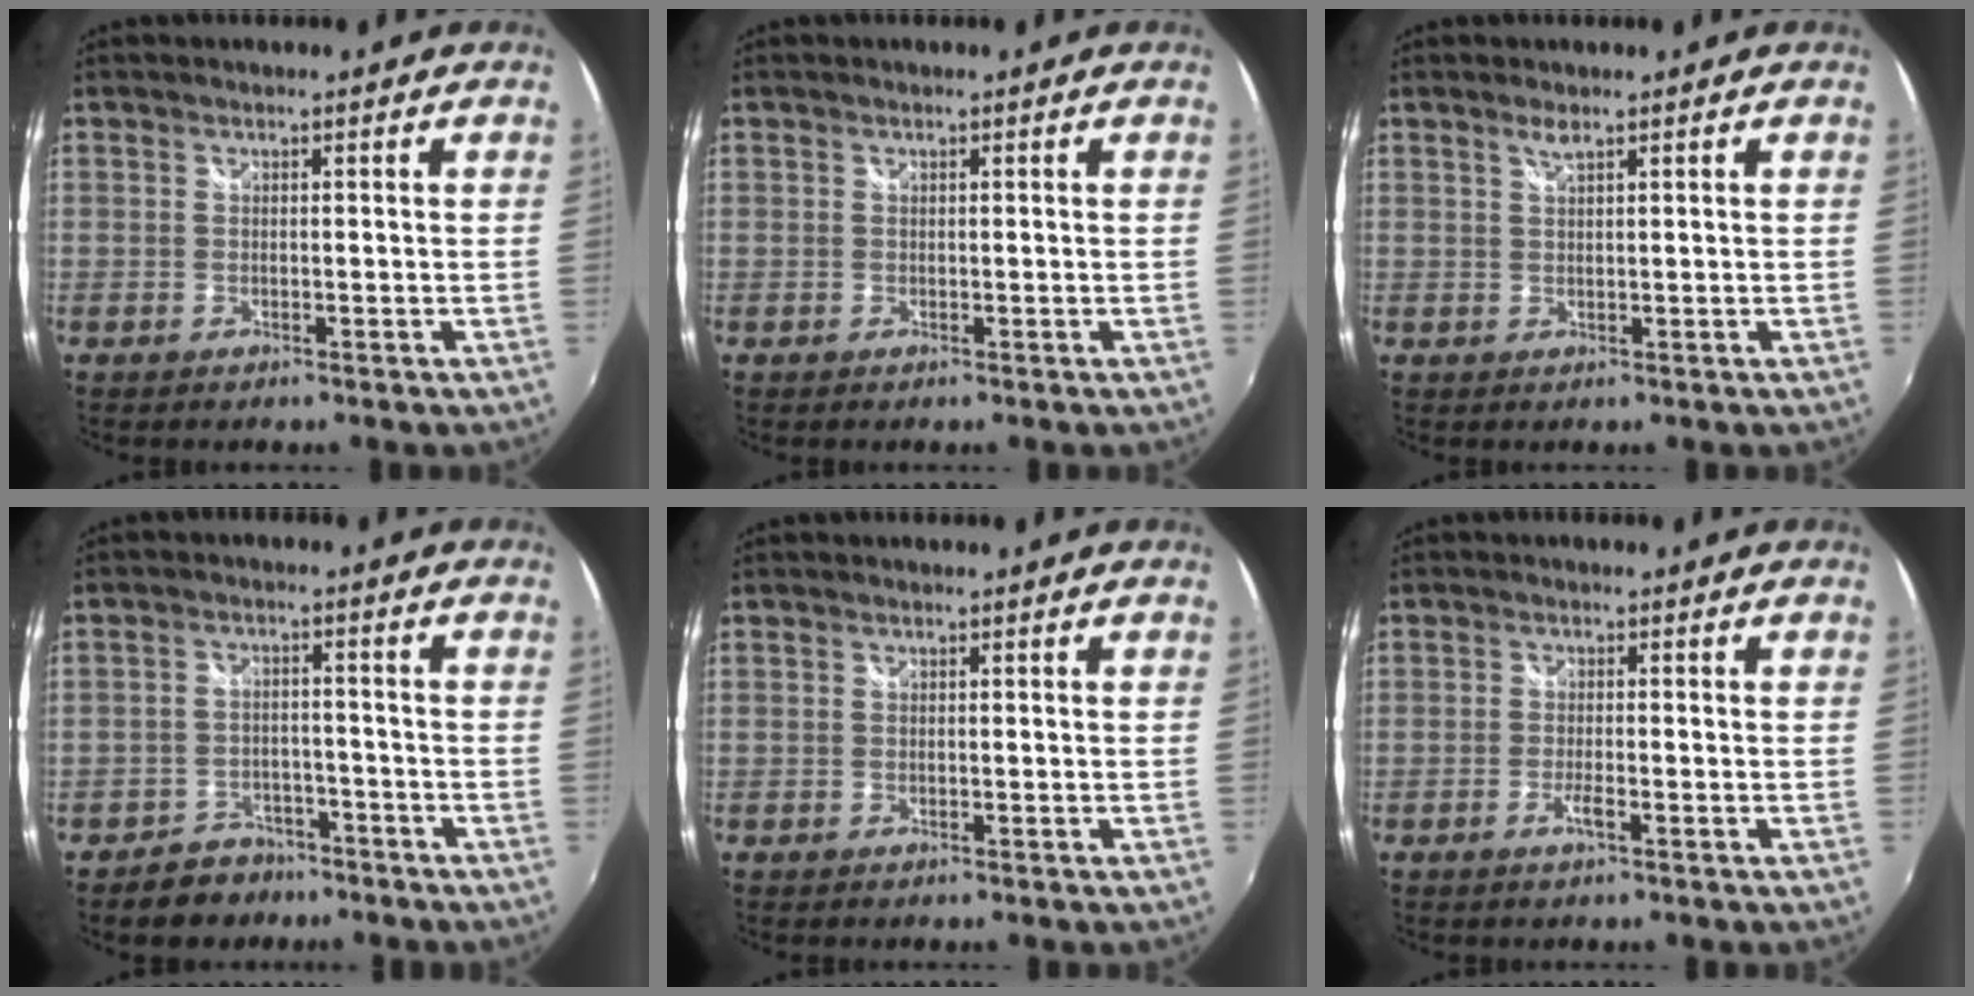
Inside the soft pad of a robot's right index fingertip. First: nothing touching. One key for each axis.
{"total": 0.0}
{"total": 1.5, "fx": 1.1, "fy": 0.1, "fz": 0.9, "tx": -0.017, "ty": 0.003, "tz": 0.020}
{"total": 5.8, "fx": -4.4, "fy": 3.8, "fz": 0.5, "tx": -0.022, "ty": 0.025, "tz": -0.063}
{"total": 0.0}
{"total": 2.0, "fx": -1.1, "fy": 0.2, "fz": 1.6, "tx": -0.038, "ty": -0.003, "tz": -0.023}